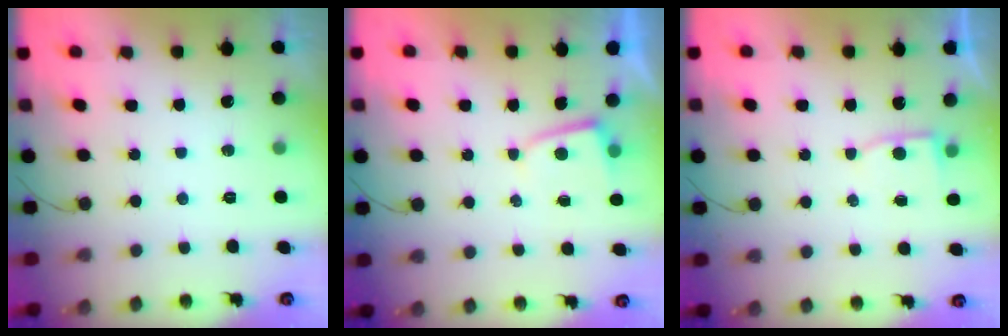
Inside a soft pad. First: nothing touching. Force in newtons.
{"total": 2.2, "press": 2.2, "slide": 0.4}
{"total": 3.3, "press": 3.2, "slide": 0.3}